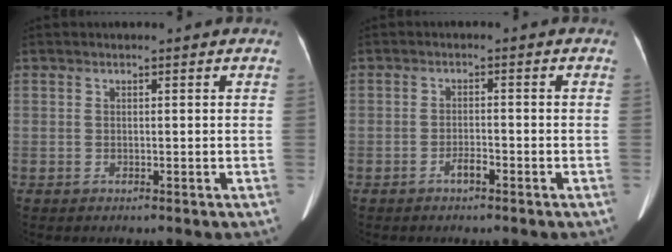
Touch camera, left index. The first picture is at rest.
{"total": 1.8, "force": [-1.3, 0.4, 1.2], "torque": [-0.021, 0.002, -0.022]}